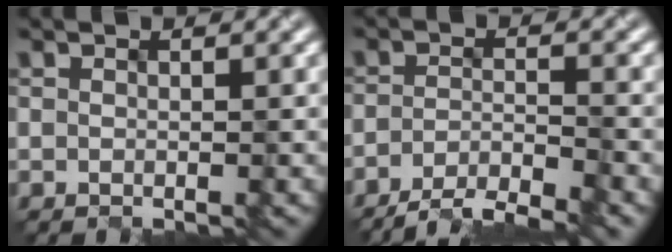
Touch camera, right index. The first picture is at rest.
{"total": 4.7, "force": [-4.0, 0.7, 2.5], "torque": [-0.034, -0.003, -0.074]}